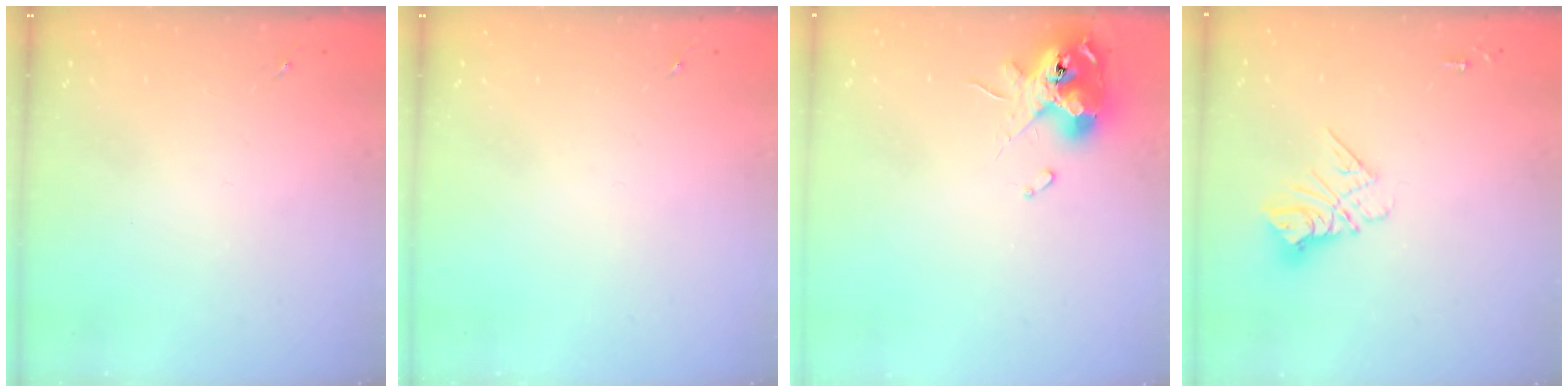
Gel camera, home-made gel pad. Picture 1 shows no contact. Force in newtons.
{"total": 0.0}
{"total": 12.4, "press": 12.2, "slide": 1.8}
{"total": 9.8, "press": 9.7, "slide": 0.8}